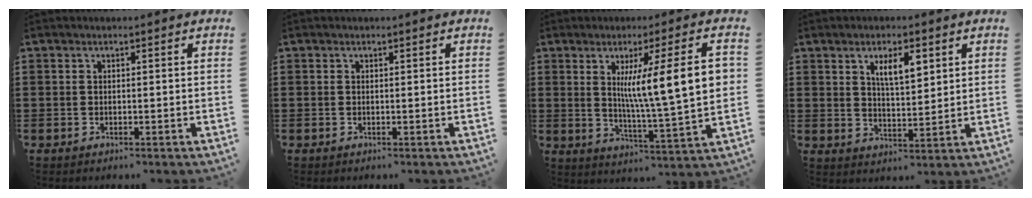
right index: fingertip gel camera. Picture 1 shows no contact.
{"total": 0.0}
{"total": 12.6, "force": [3.0, 1.5, 12.2], "torque": [-0.209, -0.004, 0.045]}
{"total": 5.3, "force": [2.6, 1.8, 4.2], "torque": [-0.074, 0.001, 0.041]}